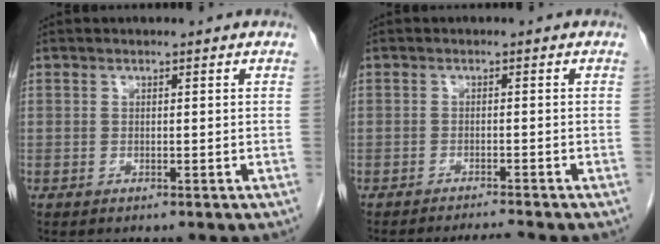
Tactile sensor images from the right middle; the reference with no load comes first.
{"total": 3.1, "force": [-2.8, -1.2, 0.4], "torque": [-0.011, -0.013, -0.044]}